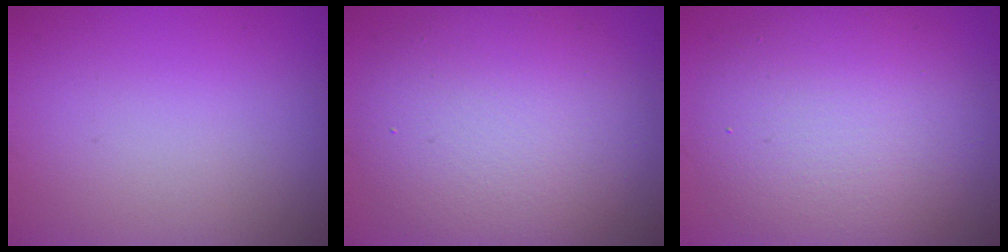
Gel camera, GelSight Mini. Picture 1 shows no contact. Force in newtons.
{"total": 8.8, "press": 8.8, "slide": 0.6}
{"total": 8.8, "press": 8.8, "slide": 0.8}